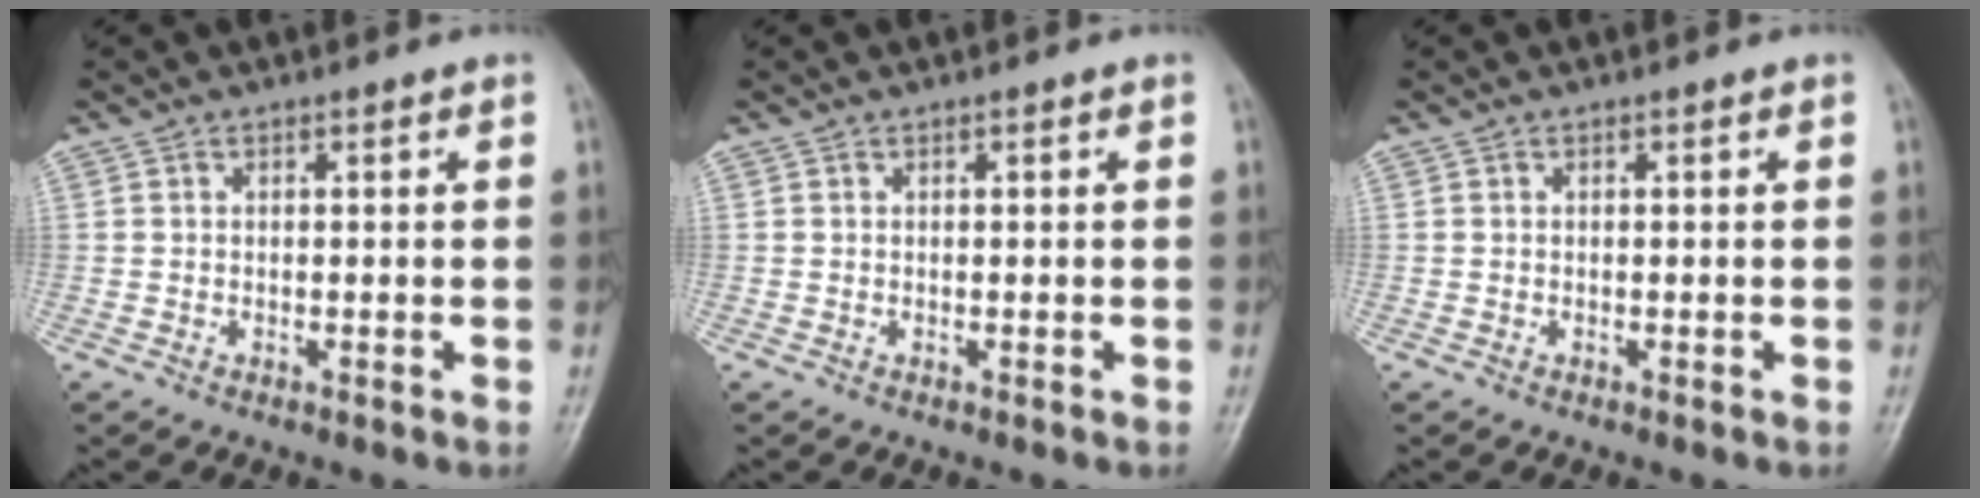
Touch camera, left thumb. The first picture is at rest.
{"total": 0.0}
{"total": 0.0}